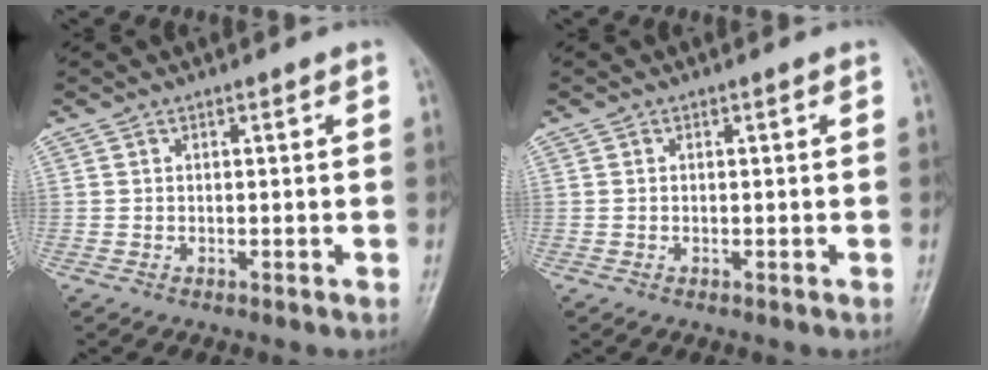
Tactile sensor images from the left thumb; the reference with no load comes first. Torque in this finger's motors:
{"motor_torque": [0.00, 0.02, -0.09, -0.09, 0.00]}